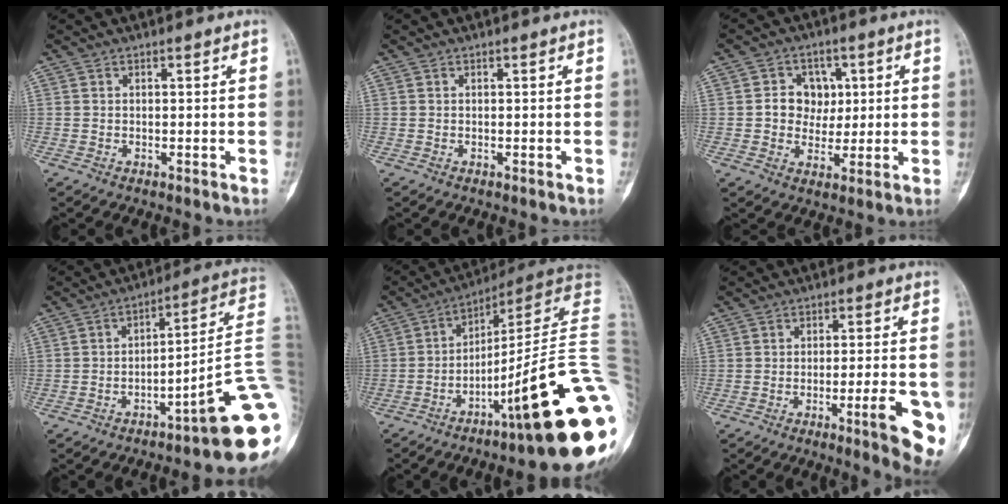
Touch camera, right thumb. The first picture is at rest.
{"total": 0.0}
{"total": 7.1, "force": [1.1, 6.2, 3.3], "torque": [-0.008, 0.004, 0.016]}
{"total": 17.4, "force": [-6.2, 1.5, 16.2], "torque": [-0.157, 0.058, -0.083]}
{"total": 24.5, "force": [-5.9, 2.0, 23.7], "torque": [-0.258, 0.031, -0.085]}
{"total": 10.8, "force": [-3.9, 1.8, 9.9], "torque": [-0.120, 0.000, -0.049]}